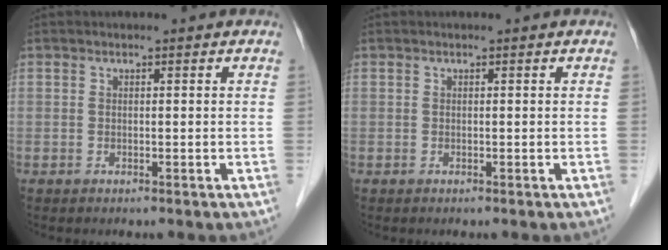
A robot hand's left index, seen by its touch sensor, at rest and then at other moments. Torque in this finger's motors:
{"motor_torque": [0.00, 0.00, 0.00, 0.00]}